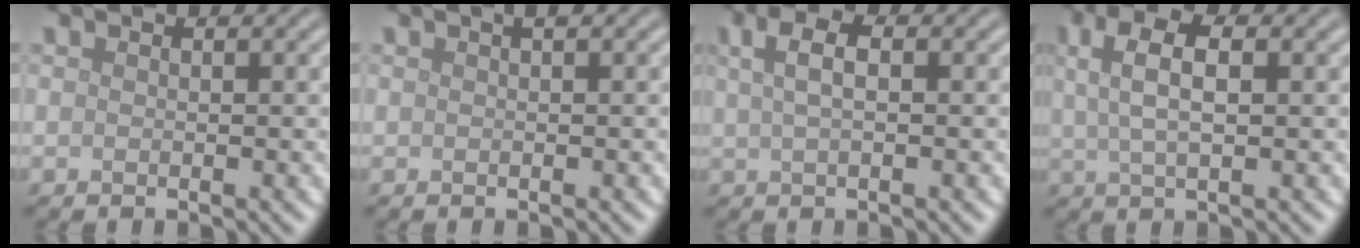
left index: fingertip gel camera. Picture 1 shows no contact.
{"total": 0.7, "force": [0.3, 0.1, 0.6], "torque": [-0.011, 0.010, 0.006]}
{"total": 3.5, "force": [1.4, 1.5, 2.9], "torque": [-0.055, 0.015, 0.016]}
{"total": 5.2, "force": [1.8, 2.2, 4.4], "torque": [-0.083, 0.009, 0.028]}